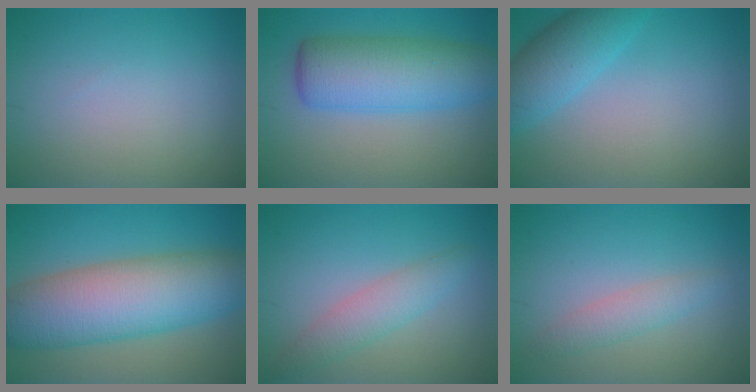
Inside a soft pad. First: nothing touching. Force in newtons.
{"total": 7.7, "press": 7.7, "slide": 0.2}
{"total": 4.5, "press": 4.5, "slide": 0.3}
{"total": 11.1, "press": 11.1, "slide": 0.6}
{"total": 2.9, "press": 2.9, "slide": 0.1}
{"total": 2.1, "press": 2.1, "slide": 0.1}